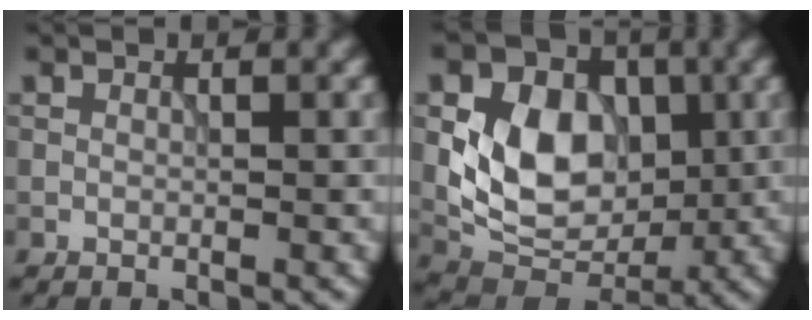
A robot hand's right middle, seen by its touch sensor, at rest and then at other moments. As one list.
[{"total": 8.4, "force": [0.5, 6.3, 5.5], "torque": [-0.094, -0.007, 0.005]}]